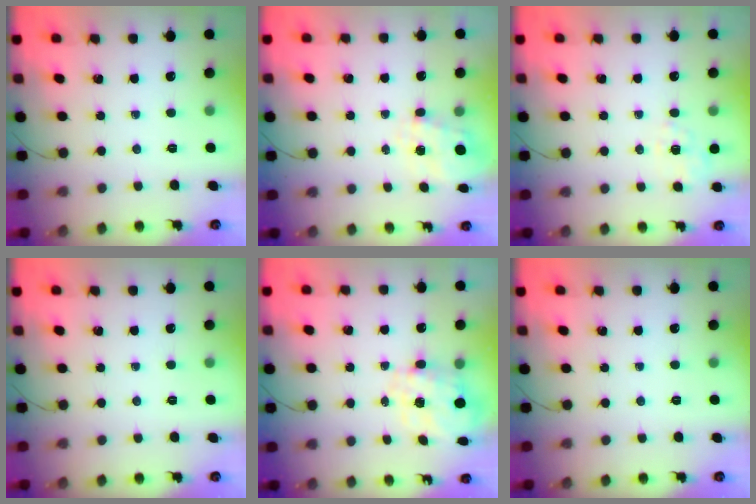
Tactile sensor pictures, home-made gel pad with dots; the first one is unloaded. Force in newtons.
{"total": 7.0, "press": 6.9, "slide": 1.1}
{"total": 2.5, "press": 1.8, "slide": 1.7}
{"total": 0.0}
{"total": 7.9, "press": 7.8, "slide": 1.0}
{"total": 0.0}